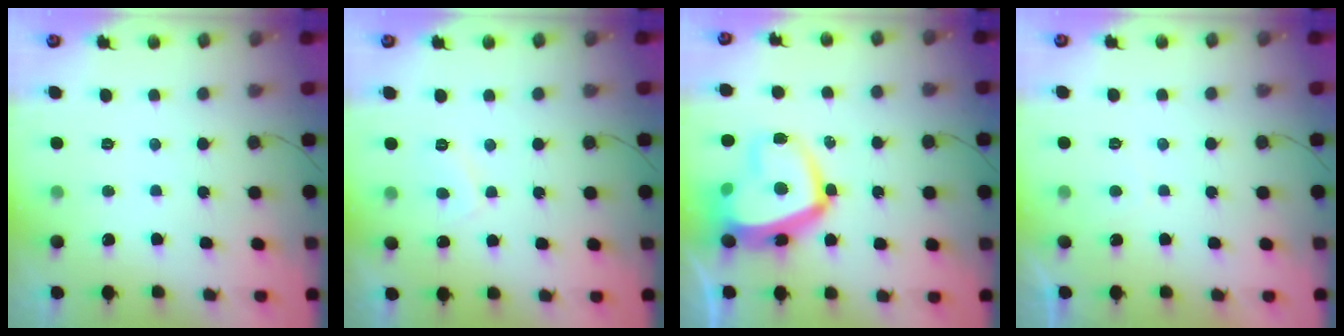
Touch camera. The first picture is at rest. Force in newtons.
{"total": 2.5, "press": 2.4, "slide": 0.8}
{"total": 18.3, "press": 18.2, "slide": 1.3}
{"total": 0.6, "press": 0.4, "slide": 0.4}